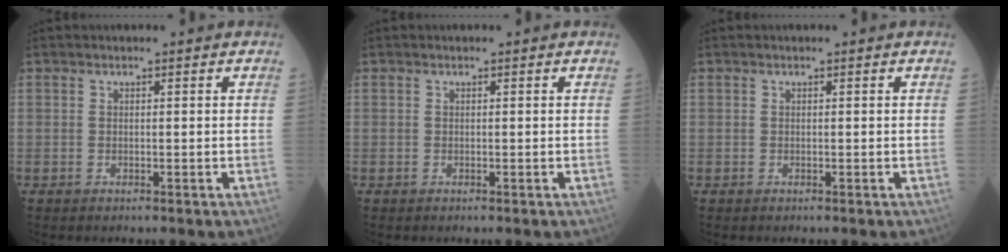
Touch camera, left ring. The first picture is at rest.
{"total": 0.0}
{"total": 0.0}